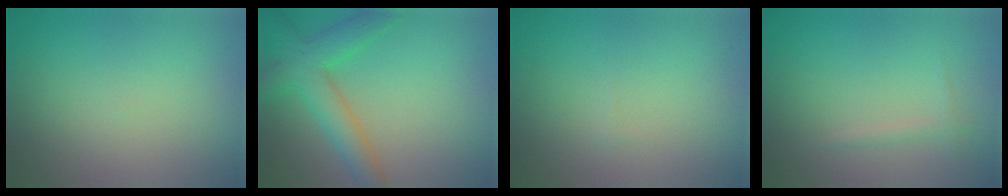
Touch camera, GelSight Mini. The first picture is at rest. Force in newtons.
{"total": 5.1, "press": 5.1, "slide": 0.2}
{"total": 0.0}
{"total": 0.8, "press": 0.8, "slide": 0.1}